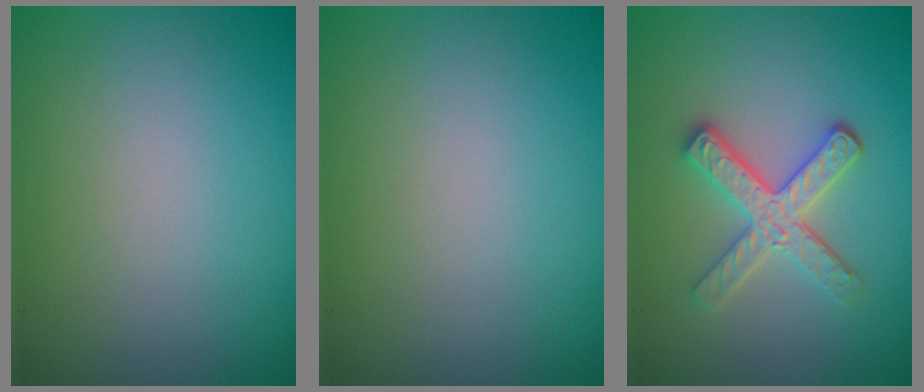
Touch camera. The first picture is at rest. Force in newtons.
{"total": 0.0}
{"total": 3.6, "press": 3.1, "slide": 1.8}